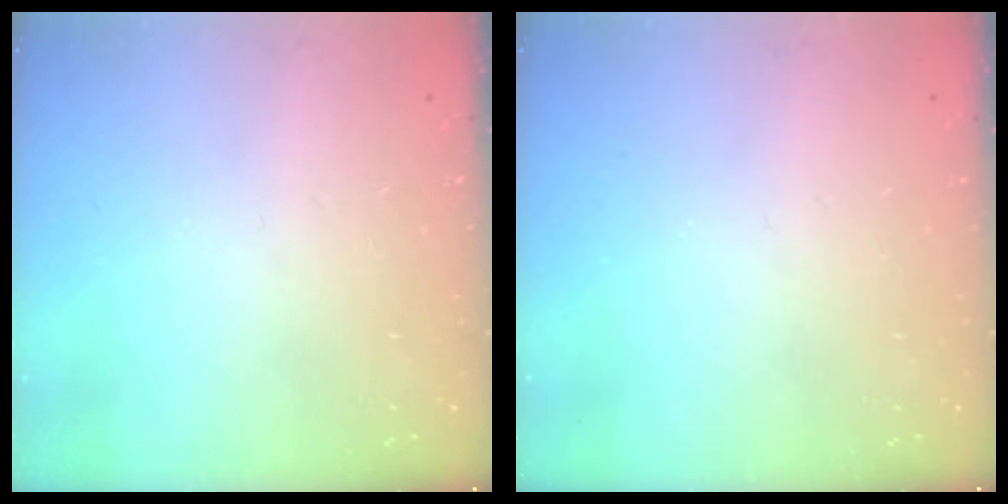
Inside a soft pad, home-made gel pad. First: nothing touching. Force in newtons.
{"total": 0.0}